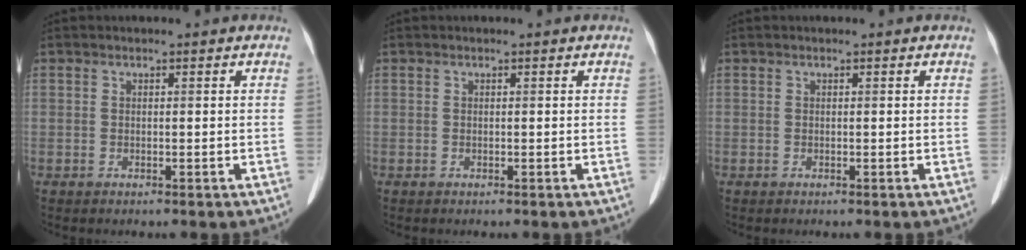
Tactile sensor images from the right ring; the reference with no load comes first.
{"total": 0.0}
{"total": 0.0}